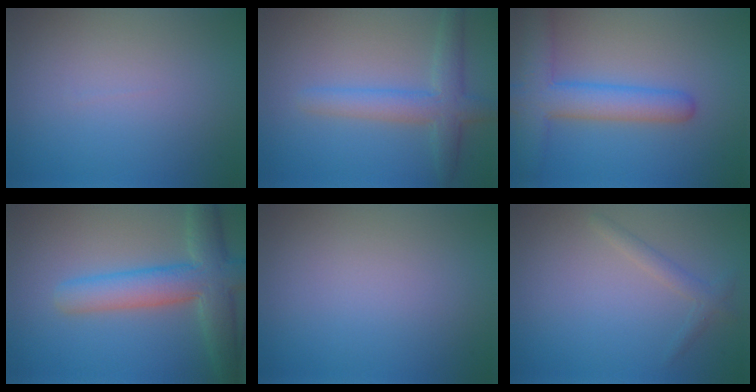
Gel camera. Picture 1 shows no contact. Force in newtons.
{"total": 3.9, "press": 3.9, "slide": 0.2}
{"total": 5.8, "press": 5.8, "slide": 0.3}
{"total": 6.8, "press": 6.8, "slide": 0.3}
{"total": 0.0}
{"total": 1.5, "press": 1.4, "slide": 0.1}